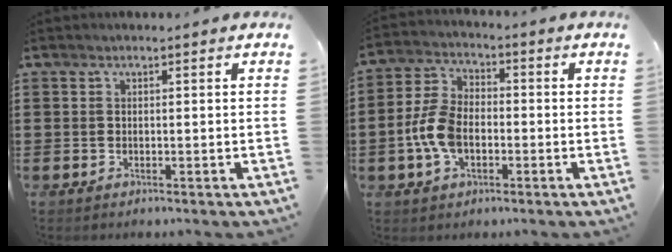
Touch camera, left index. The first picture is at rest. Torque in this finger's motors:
{"motor_torque": [1.48, 0.66, 0.70, 0.12]}